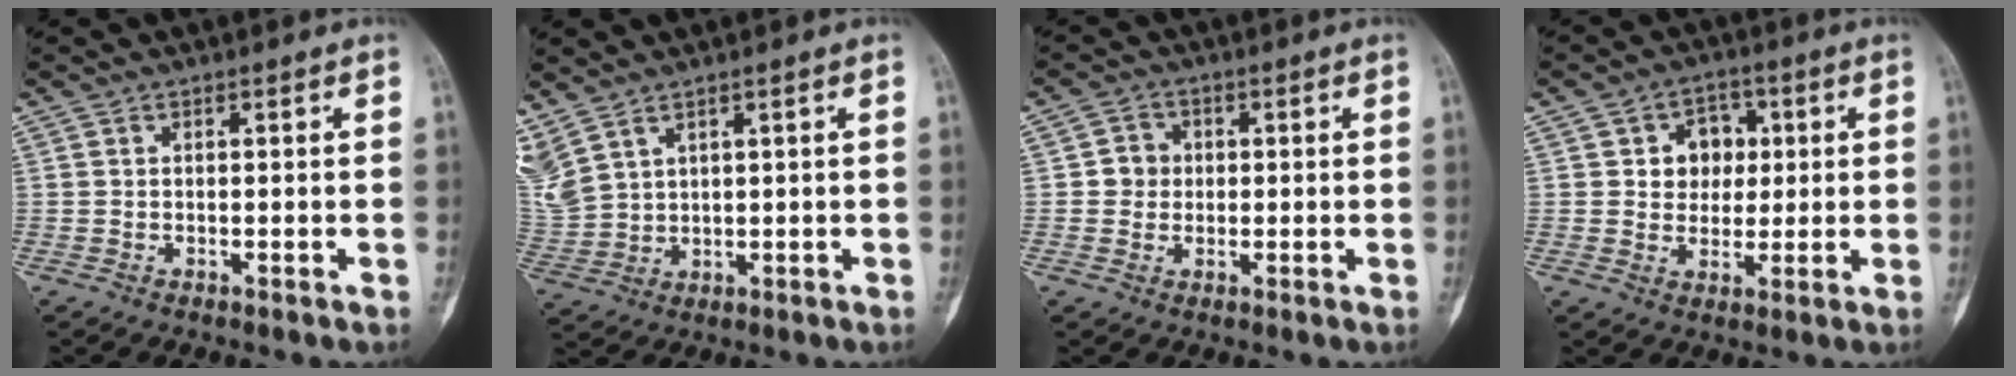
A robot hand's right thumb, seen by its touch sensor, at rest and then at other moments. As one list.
[{"total": 9.2, "force": [5.9, 4.9, 5.1], "torque": [-0.133, -0.014, 0.144]}, {"total": 3.9, "force": [0.2, 3.7, 1.3], "torque": [0.002, 0.007, -0.002]}, {"total": 7.4, "force": [1.5, 6.2, 3.9], "torque": [-0.014, 0.002, 0.020]}]